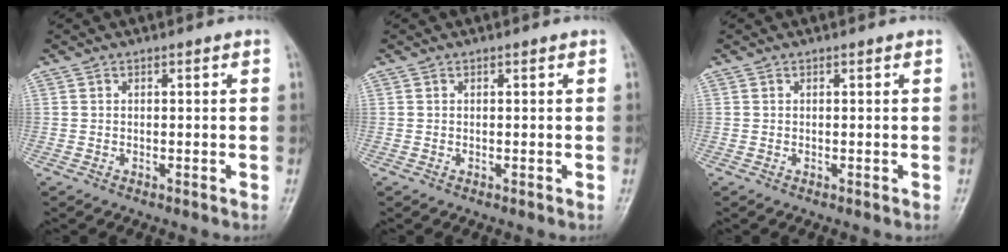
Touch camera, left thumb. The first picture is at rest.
{"total": 0.0}
{"total": 0.0}